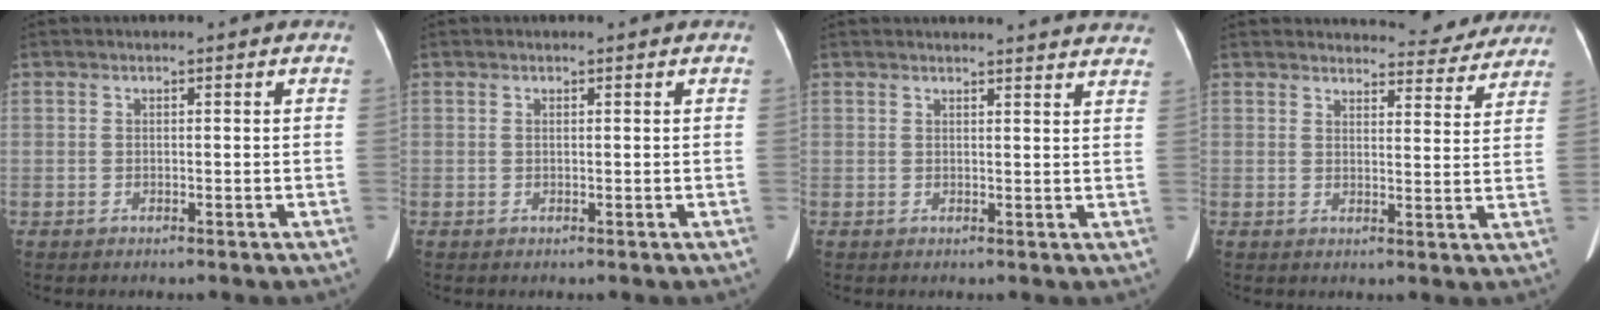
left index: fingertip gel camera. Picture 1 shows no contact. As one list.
[{"total": 0.0}, {"total": 14.6, "force": [14.2, 1.2, 3.2], "torque": [-0.024, -0.021, 0.146]}, {"total": 9.7, "force": [9.4, 2.3, 1.3], "torque": [0.007, -0.017, 0.097]}]